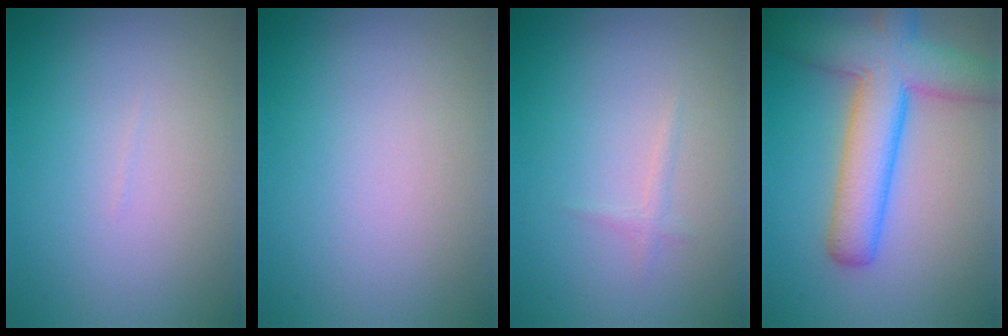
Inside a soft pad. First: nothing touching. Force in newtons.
{"total": 0.0}
{"total": 0.7, "press": 0.7, "slide": 0.0}
{"total": 7.9, "press": 7.9, "slide": 0.3}